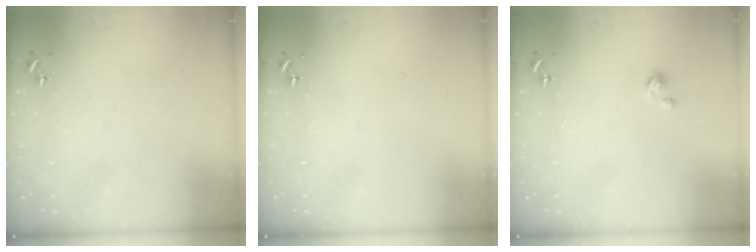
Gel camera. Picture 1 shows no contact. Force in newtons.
{"total": 0.0}
{"total": 2.7, "press": 2.7, "slide": 0.3}